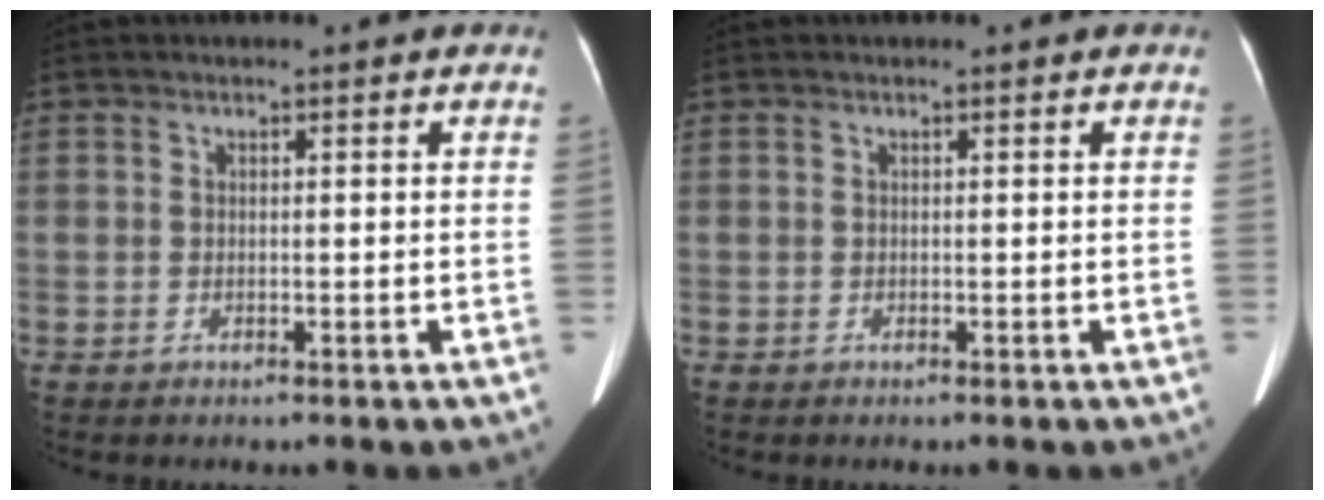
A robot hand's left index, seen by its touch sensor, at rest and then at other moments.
{"total": 0.0}